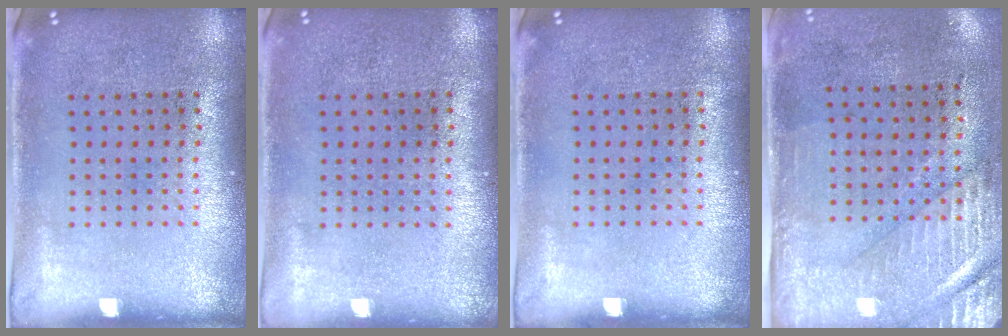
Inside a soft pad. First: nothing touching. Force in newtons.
{"total": 0.0}
{"total": 0.0}
{"total": 3.0, "press": 2.5, "slide": 1.6}